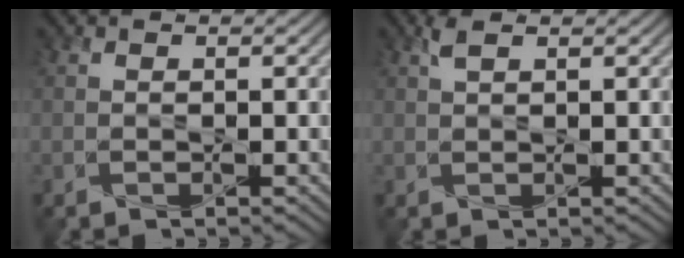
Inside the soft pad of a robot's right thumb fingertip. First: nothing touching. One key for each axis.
{"total": 1.4, "fx": 0.9, "fy": 0.2, "fz": 1.0, "tx": -0.028, "ty": 0.006, "tz": 0.018}